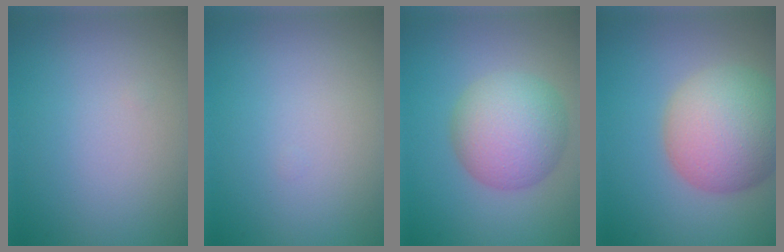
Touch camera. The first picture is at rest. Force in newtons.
{"total": 0.0}
{"total": 6.1, "press": 6.1, "slide": 0.1}
{"total": 8.5, "press": 8.4, "slide": 0.5}